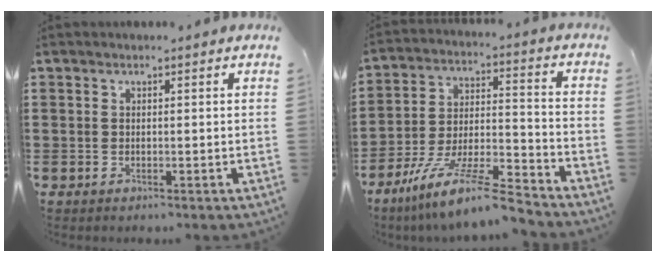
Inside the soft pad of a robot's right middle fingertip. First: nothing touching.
{"total": 12.2, "force": [-10.3, 1.0, 6.6], "torque": [-0.119, 0.019, -0.198]}